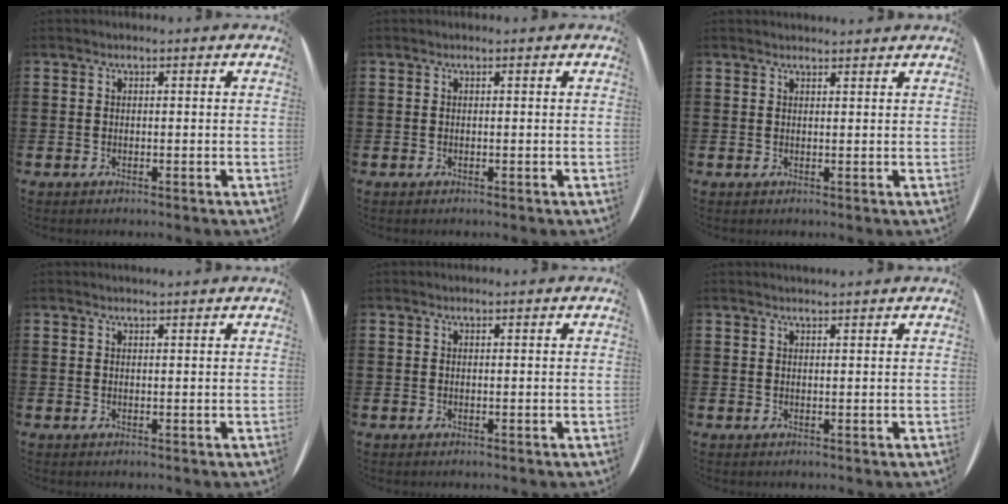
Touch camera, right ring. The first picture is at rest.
{"total": 0.0}
{"total": 1.0, "force": [1.0, -0.1, -0.1], "torque": [0.003, 0.001, 0.019]}
{"total": 0.7, "force": [0.7, -0.2, 0.0], "torque": [0.001, -0.001, 0.013]}
{"total": 0.0}
{"total": 0.8, "force": [0.8, -0.2, 0.0], "torque": [0.002, -0.001, 0.015]}